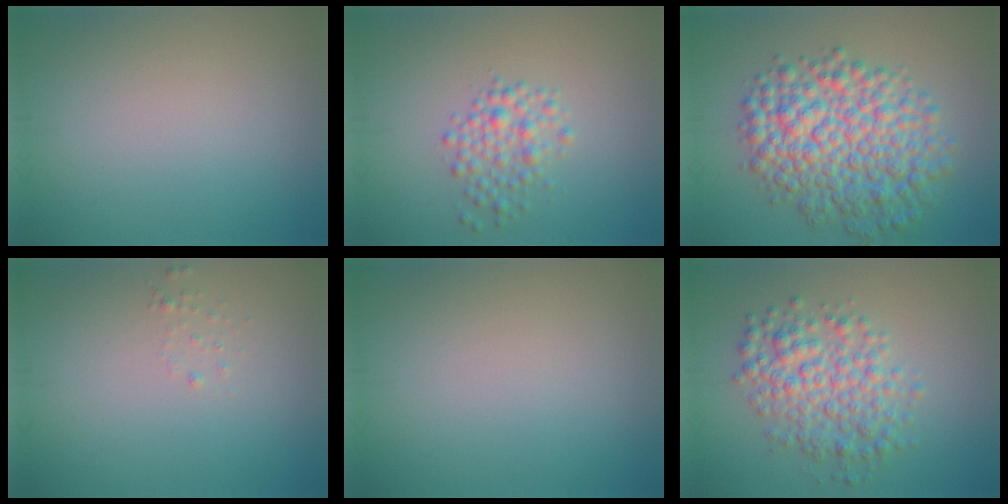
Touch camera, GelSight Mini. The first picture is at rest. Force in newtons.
{"total": 2.6, "press": 2.6, "slide": 0.0}
{"total": 9.0, "press": 9.0, "slide": 0.2}
{"total": 0.6, "press": 0.6, "slide": 0.1}
{"total": 0.0}
{"total": 5.2, "press": 5.2, "slide": 0.0}